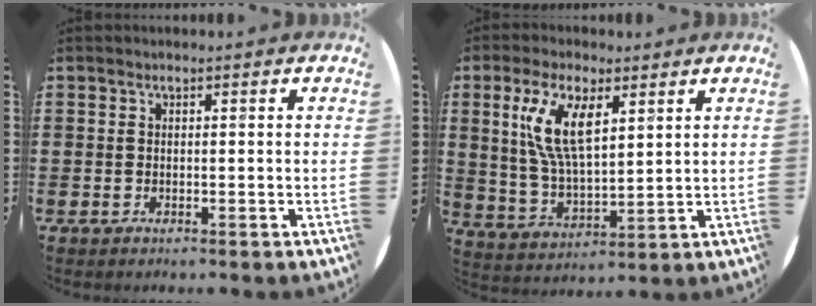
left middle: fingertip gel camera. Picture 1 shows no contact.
{"total": 8.6, "force": [4.3, 3.1, 6.7], "torque": [-0.144, 0.000, 0.077]}